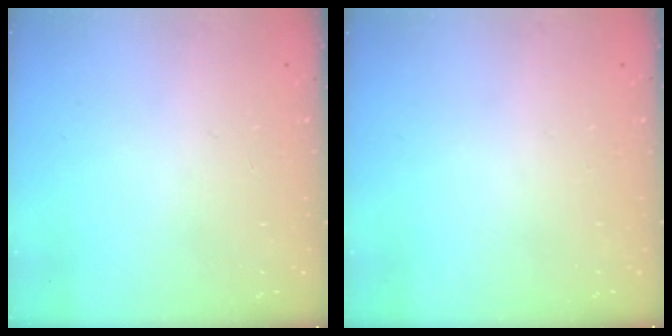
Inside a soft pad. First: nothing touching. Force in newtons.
{"total": 0.0}